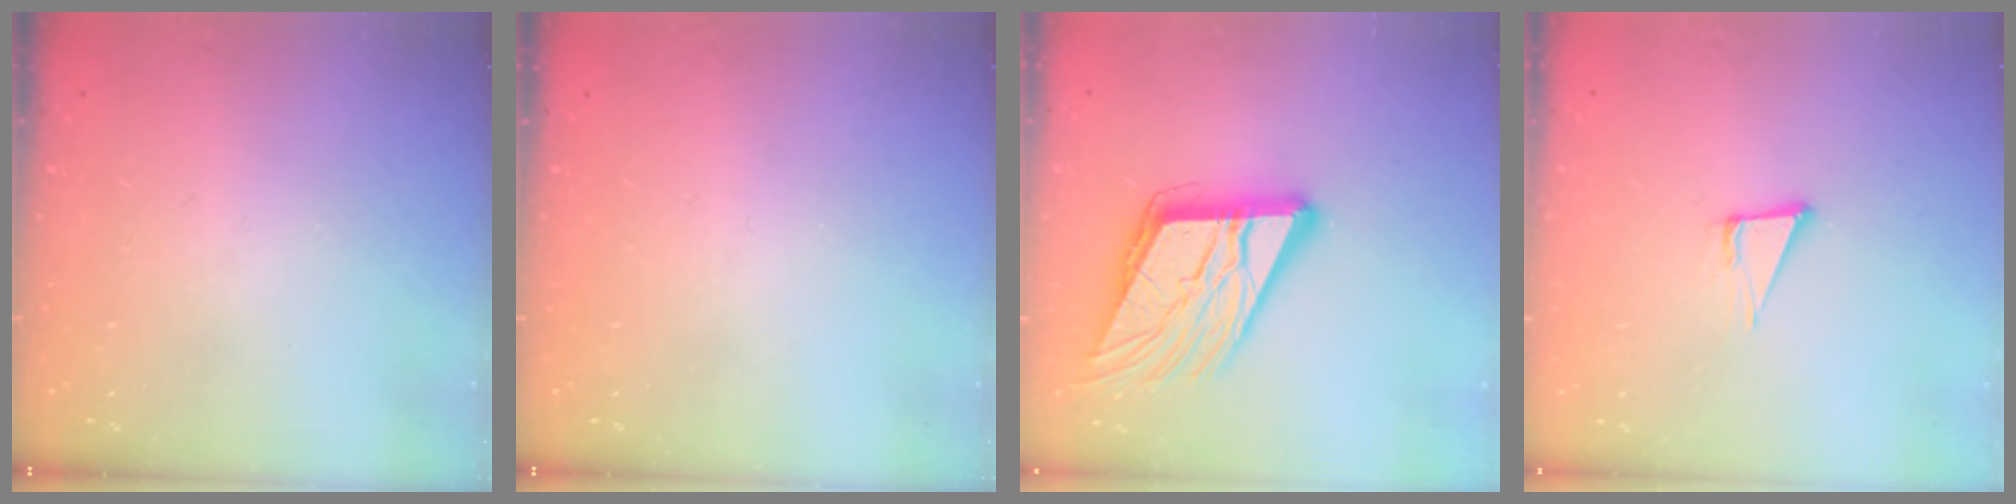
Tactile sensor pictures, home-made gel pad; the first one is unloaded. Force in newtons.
{"total": 0.0}
{"total": 18.7, "press": 18.4, "slide": 3.2}
{"total": 5.4, "press": 4.4, "slide": 3.1}